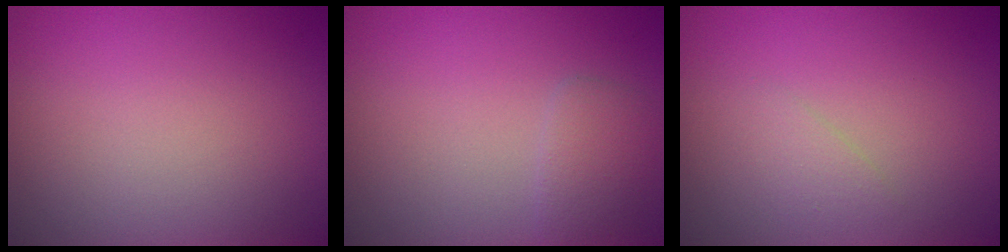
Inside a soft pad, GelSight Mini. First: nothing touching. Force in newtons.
{"total": 1.7, "press": 1.7, "slide": 0.1}
{"total": 1.0, "press": 1.0, "slide": 0.0}